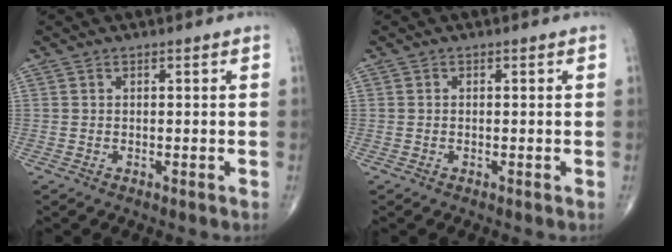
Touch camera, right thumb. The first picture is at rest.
{"total": 0.0}